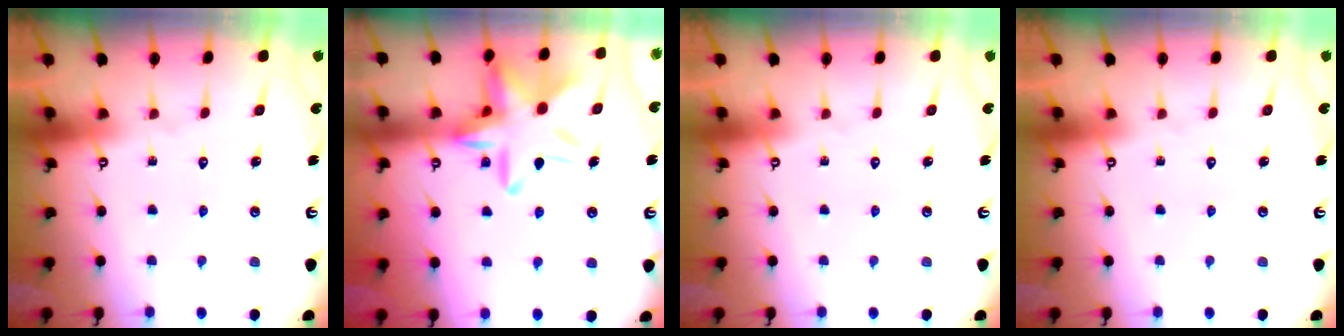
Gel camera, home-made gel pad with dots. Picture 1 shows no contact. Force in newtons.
{"total": 18.8, "press": 18.7, "slide": 1.5}
{"total": 0.0}
{"total": 0.0}